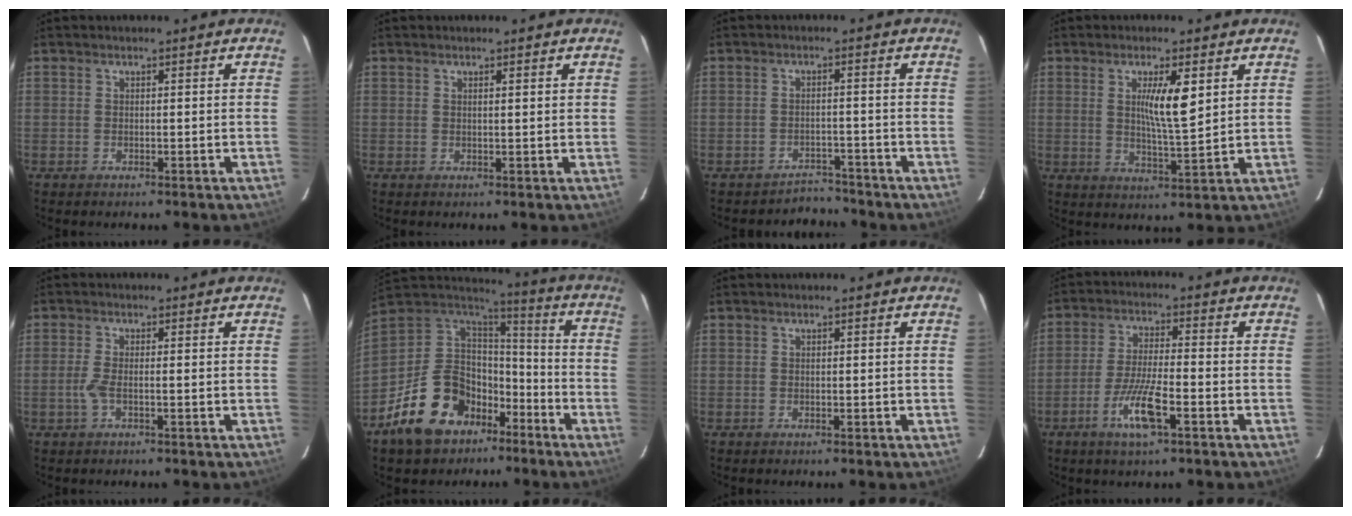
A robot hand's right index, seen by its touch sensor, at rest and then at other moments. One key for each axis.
{"total": 1.4, "fx": 0.6, "fy": 0.4, "fz": 1.2, "tx": -0.026, "ty": 0.003, "tz": 0.008}
{"total": 3.6, "fx": -3.3, "fy": 0.9, "fz": -1.0, "tx": 0.014, "ty": 0.008, "tz": -0.048}
{"total": 7.1, "fx": 2.1, "fy": 0.9, "fz": 6.7, "tx": -0.116, "ty": -0.005, "tz": 0.037}
{"total": 2.6, "fx": -0.8, "fy": 0.7, "fz": 2.4, "tx": -0.057, "ty": 0.001, "tz": -0.017}
{"total": 17.7, "fx": -9.9, "fy": 11.7, "fz": 8.9, "tx": -0.182, "ty": 0.050, "tz": -0.172}
{"total": 0.0}
{"total": 8.4, "fx": -3.9, "fy": 1.3, "fz": 7.3, "tx": -0.146, "ty": -0.008, "tz": -0.071}